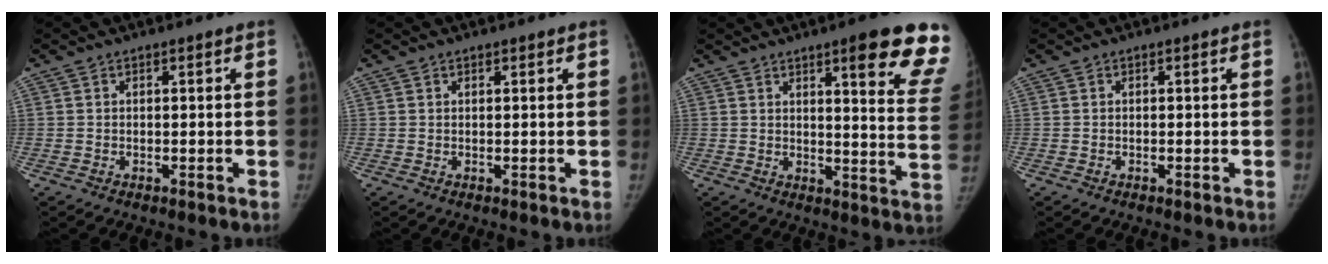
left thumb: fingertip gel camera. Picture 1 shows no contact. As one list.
[{"total": 0.7, "force": [0.6, 0.4, 0.0], "torque": [0.005, -0.004, 0.008]}, {"total": 16.7, "force": [10.7, 2.2, 12.5], "torque": [-0.133, -0.055, 0.122]}, {"total": 0.0}]